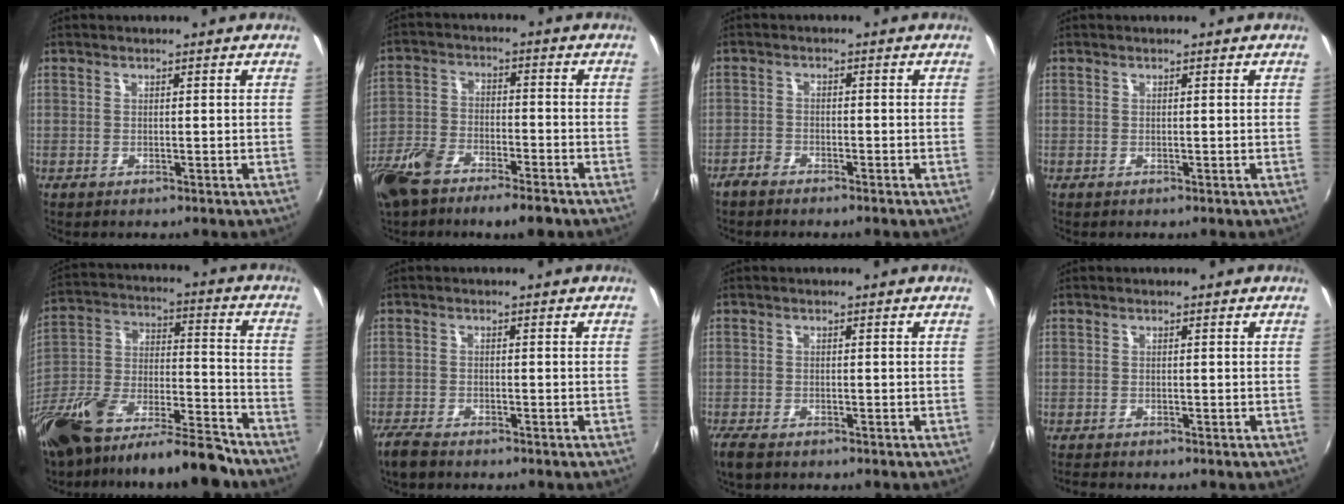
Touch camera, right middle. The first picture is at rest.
{"total": 11.9, "force": [-8.6, 4.1, 7.1], "torque": [-0.168, -0.019, -0.165]}
{"total": 2.6, "force": [-2.4, 0.8, 0.8], "torque": [-0.031, 0.000, -0.047]}
{"total": 0.0}
{"total": 19.6, "force": [-14.5, 5.9, 11.8], "torque": [-0.231, -0.013, -0.248]}
{"total": 3.8, "force": [-3.3, 1.0, 1.6], "torque": [-0.049, -0.013, -0.069]}
{"total": 3.5, "force": [-2.7, 1.3, 1.8], "torque": [-0.046, -0.013, -0.053]}
{"total": 1.5, "force": [-1.4, 0.2, 0.4], "torque": [-0.008, -0.012, -0.027]}